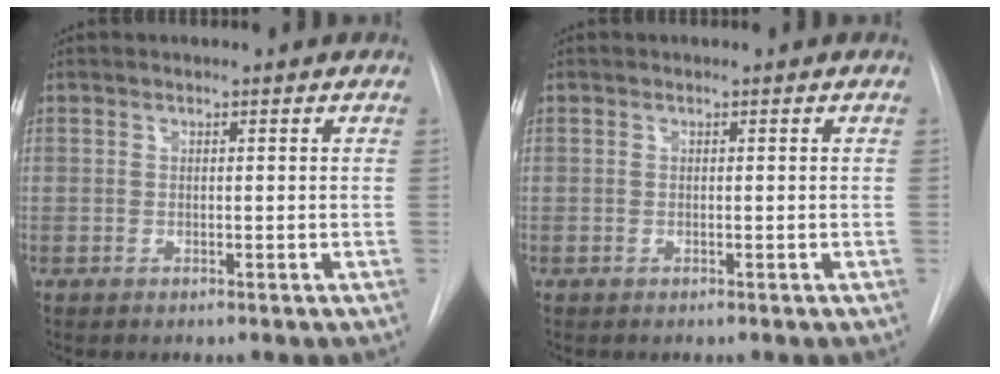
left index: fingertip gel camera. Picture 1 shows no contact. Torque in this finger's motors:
{"motor_torque": [0.00, 0.00, 0.00, 0.00]}